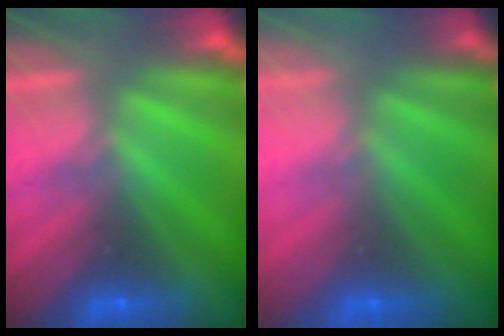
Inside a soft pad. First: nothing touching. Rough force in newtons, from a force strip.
{"total": 2.4}